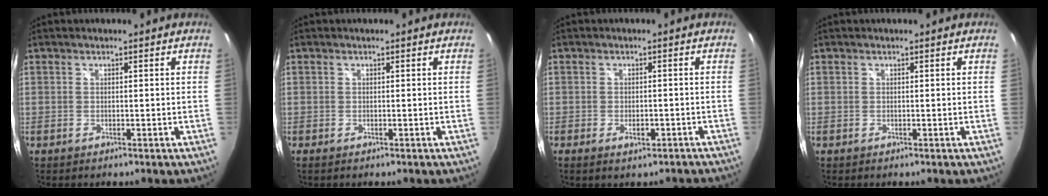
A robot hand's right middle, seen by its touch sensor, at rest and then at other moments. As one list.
[{"total": 0.0}, {"total": 3.2, "force": [-2.0, 1.4, 2.0], "torque": [-0.034, -0.004, -0.024]}, {"total": 0.0}]